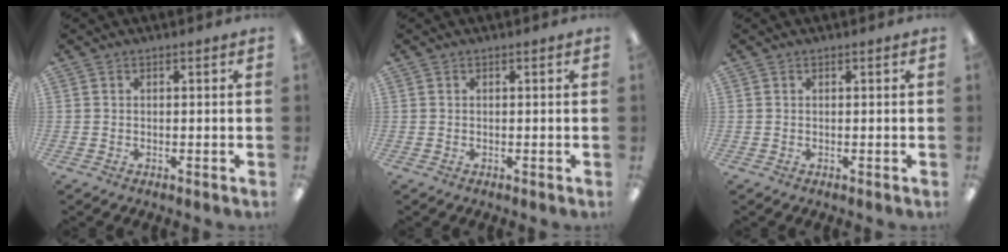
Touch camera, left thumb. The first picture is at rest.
{"total": 0.0}
{"total": 0.0}